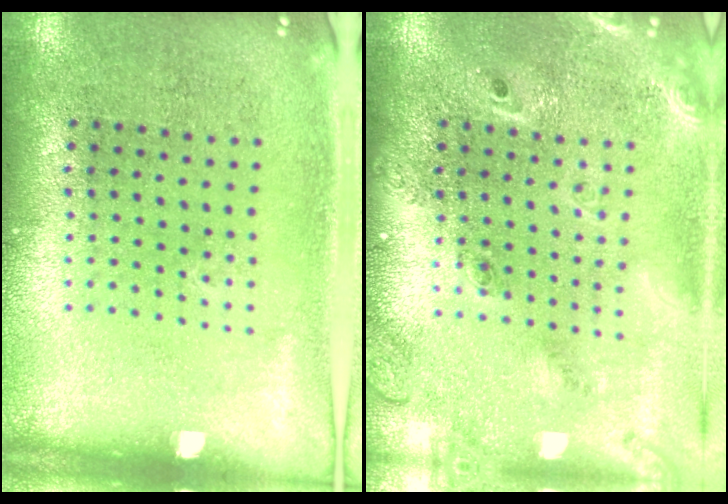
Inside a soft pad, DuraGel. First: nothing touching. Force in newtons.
{"total": 2.3, "press": 1.8, "slide": 1.3}